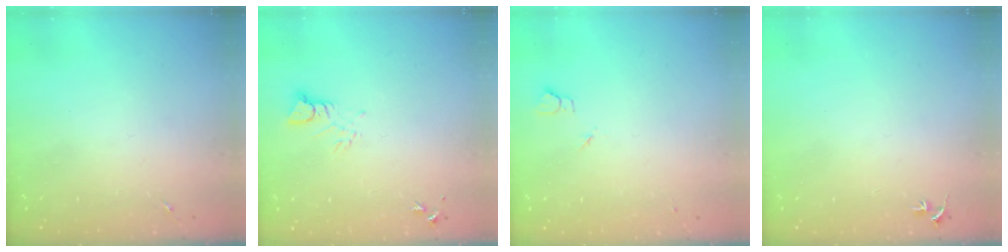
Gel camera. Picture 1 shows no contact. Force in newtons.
{"total": 3.5, "press": 3.5, "slide": 0.2}
{"total": 2.7, "press": 2.6, "slide": 0.3}
{"total": 2.7, "press": 2.7, "slide": 0.3}